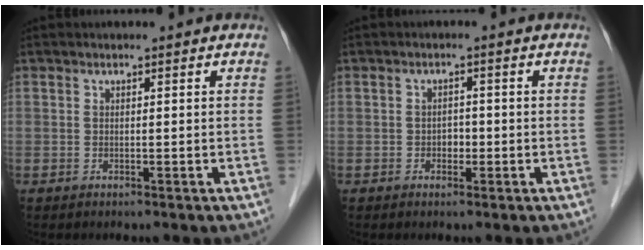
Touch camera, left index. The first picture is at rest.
{"total": 1.6, "force": [-0.5, 1.1, 1.0], "torque": [-0.012, 0.005, -0.008]}